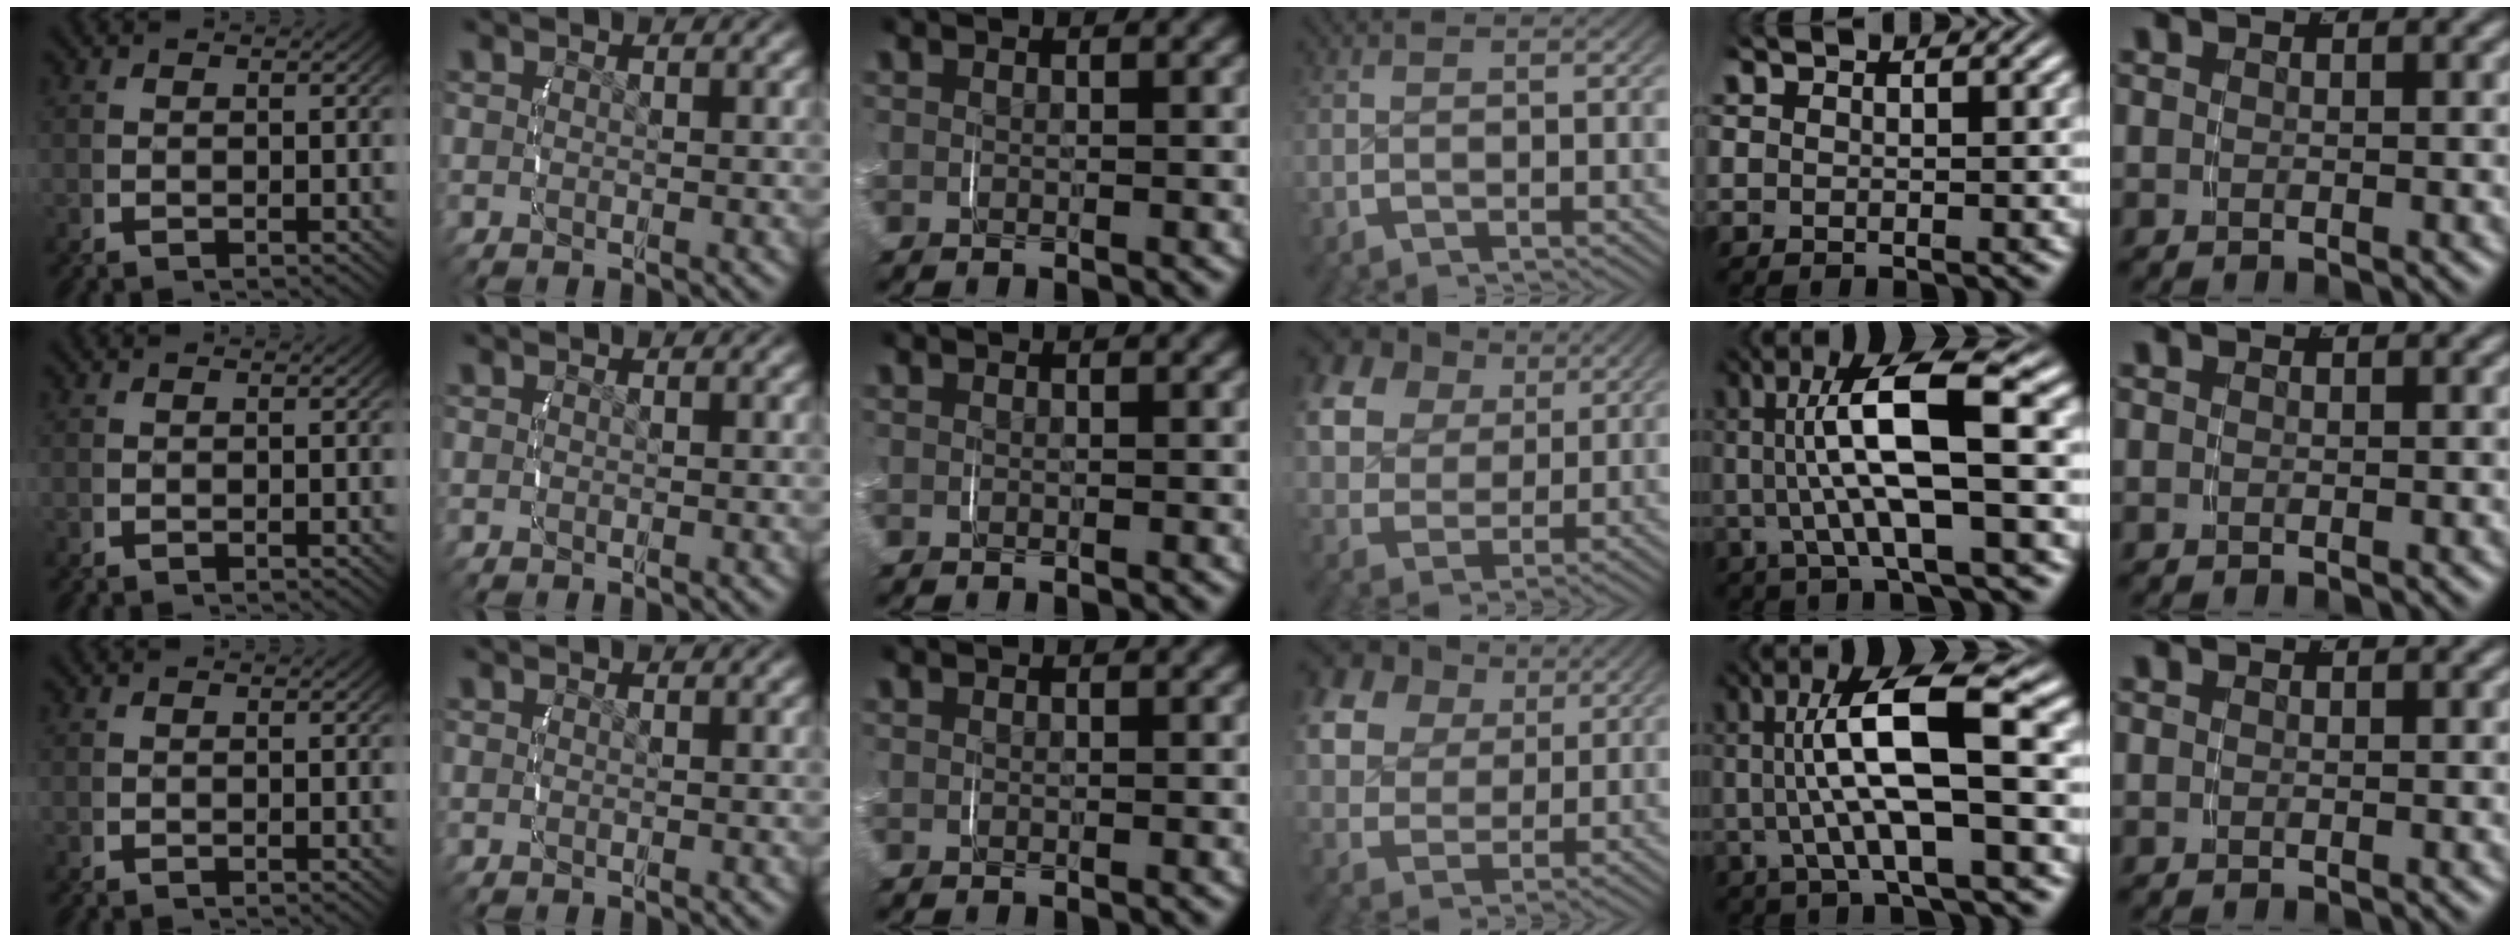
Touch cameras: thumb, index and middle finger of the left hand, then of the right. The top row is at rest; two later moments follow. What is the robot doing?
{"motion": "grasp_and_lifting", "object": "velcro strap"}